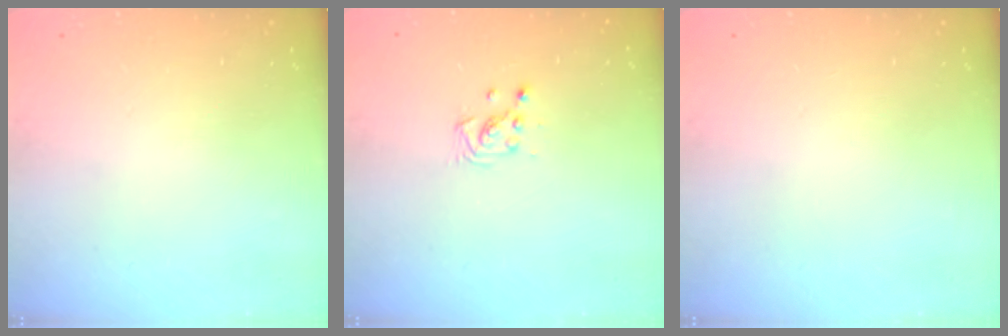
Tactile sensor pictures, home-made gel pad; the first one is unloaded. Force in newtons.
{"total": 3.0, "press": 2.9, "slide": 0.5}
{"total": 0.0}